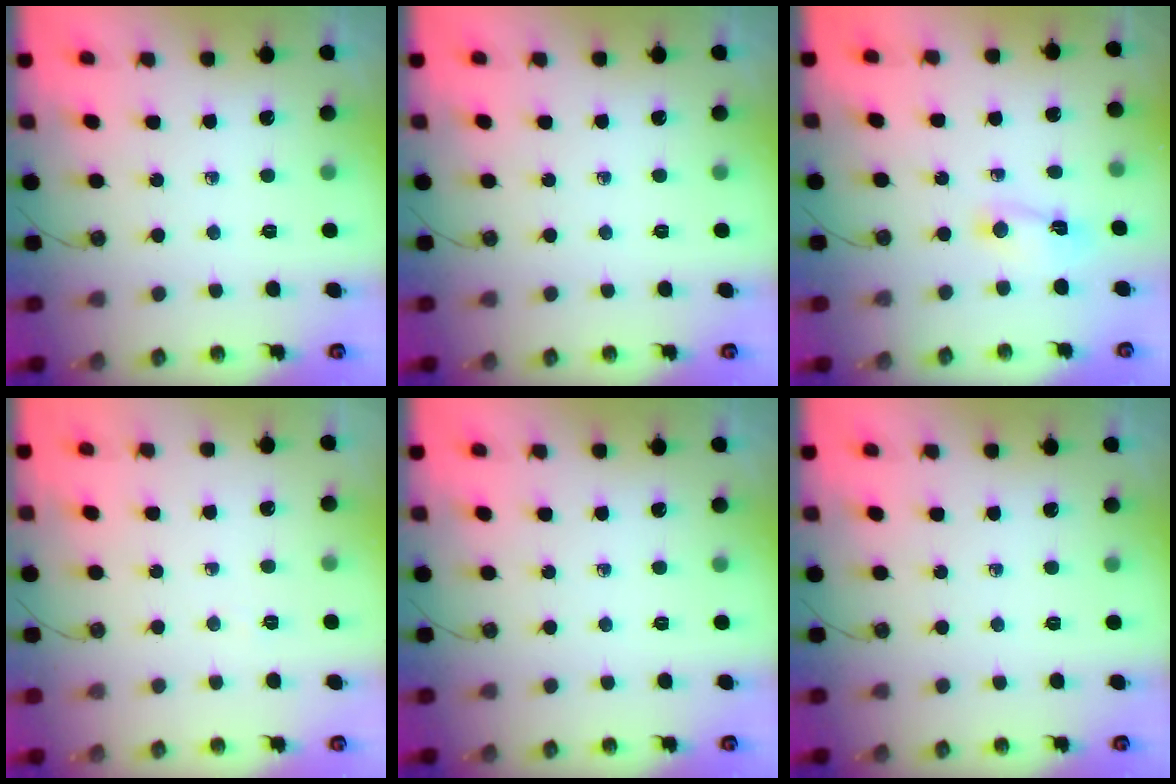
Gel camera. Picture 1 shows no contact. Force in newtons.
{"total": 0.0}
{"total": 2.3, "press": 2.3, "slide": 0.3}
{"total": 3.4, "press": 2.1, "slide": 2.6}
{"total": 0.0}
{"total": 0.0}